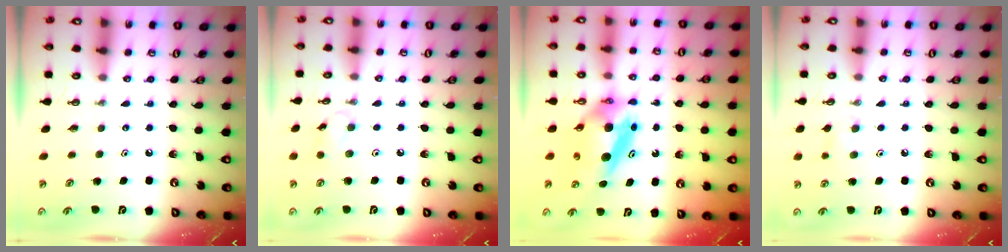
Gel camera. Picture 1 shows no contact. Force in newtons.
{"total": 6.0, "press": 6.0, "slide": 0.8}
{"total": 7.2, "press": 7.1, "slide": 0.9}
{"total": 6.5, "press": 6.4, "slide": 1.4}